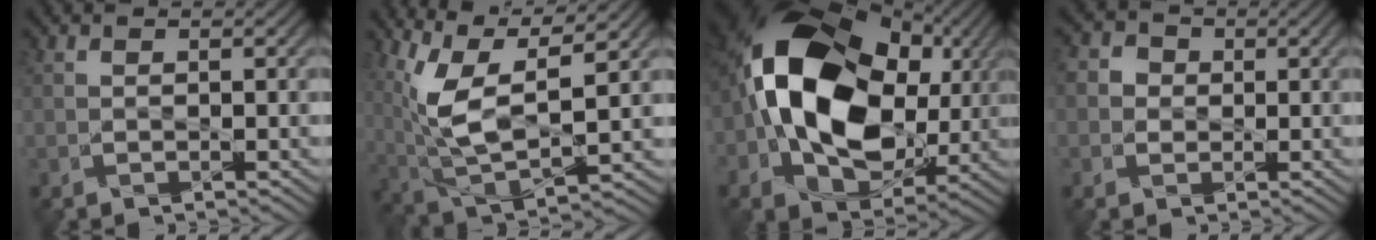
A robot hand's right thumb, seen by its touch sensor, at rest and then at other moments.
{"total": 10.7, "force": [4.2, 3.7, 9.1], "torque": [-0.212, -0.001, 0.090]}
{"total": 19.3, "force": [1.5, 13.7, 13.6], "torque": [-0.282, -0.010, 0.033]}
{"total": 3.0, "force": [0.4, 2.8, 1.1], "torque": [-0.033, 0.010, -0.002]}